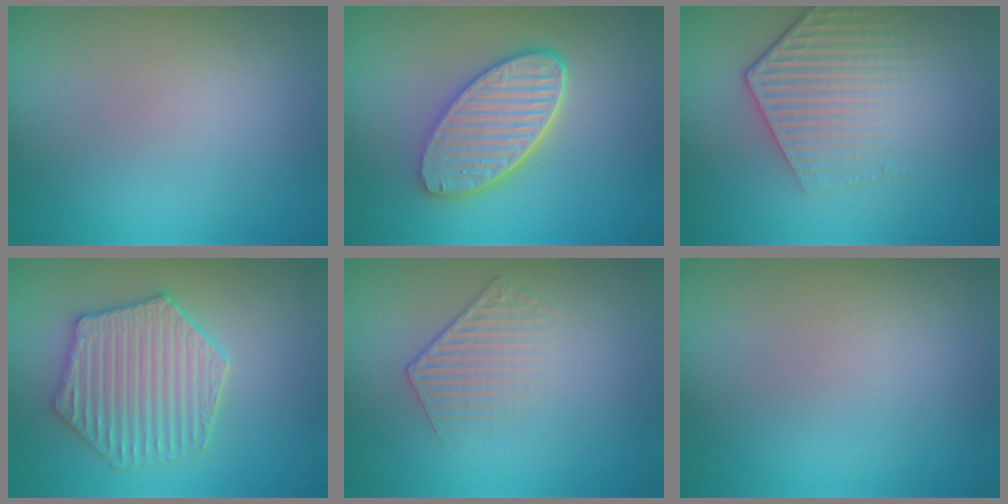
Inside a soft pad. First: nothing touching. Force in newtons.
{"total": 5.8, "press": 4.5, "slide": 3.6}
{"total": 4.1, "press": 3.1, "slide": 2.7}
{"total": 5.6, "press": 4.7, "slide": 3.0}
{"total": 1.5, "press": 0.9, "slide": 1.2}
{"total": 0.0}